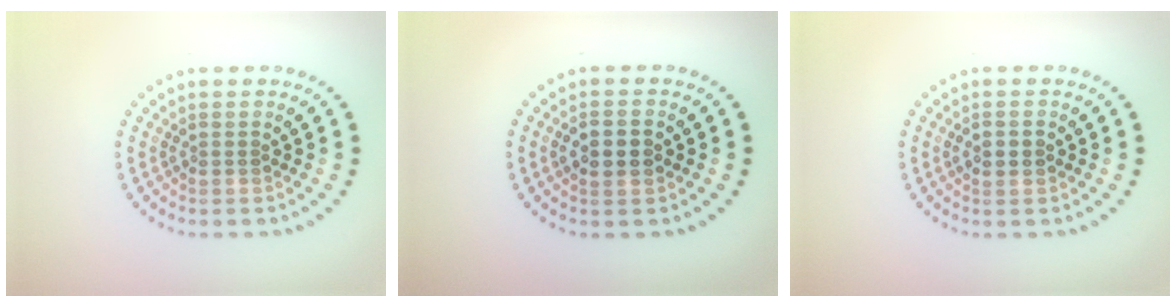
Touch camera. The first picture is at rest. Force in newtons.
{"total": 2.5, "press": 2.5, "slide": 0.2}
{"total": 1.9, "press": 1.9, "slide": 0.1}